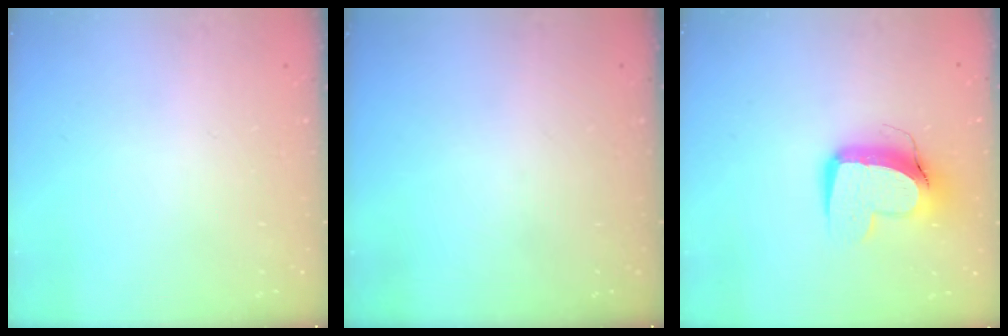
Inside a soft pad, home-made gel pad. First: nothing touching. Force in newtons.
{"total": 0.0}
{"total": 13.0, "press": 12.9, "slide": 1.7}